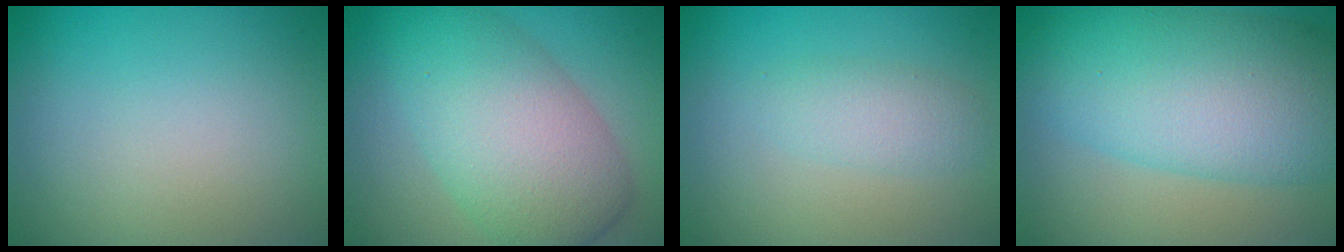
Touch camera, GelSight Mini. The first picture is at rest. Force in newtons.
{"total": 8.7, "press": 8.7, "slide": 0.1}
{"total": 2.1, "press": 2.1, "slide": 0.1}
{"total": 10.7, "press": 10.7, "slide": 0.4}